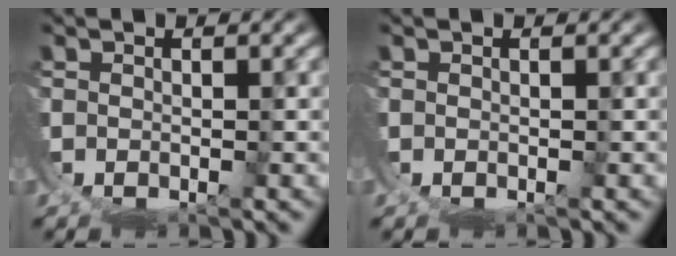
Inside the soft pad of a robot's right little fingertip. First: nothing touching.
{"total": 0.0}